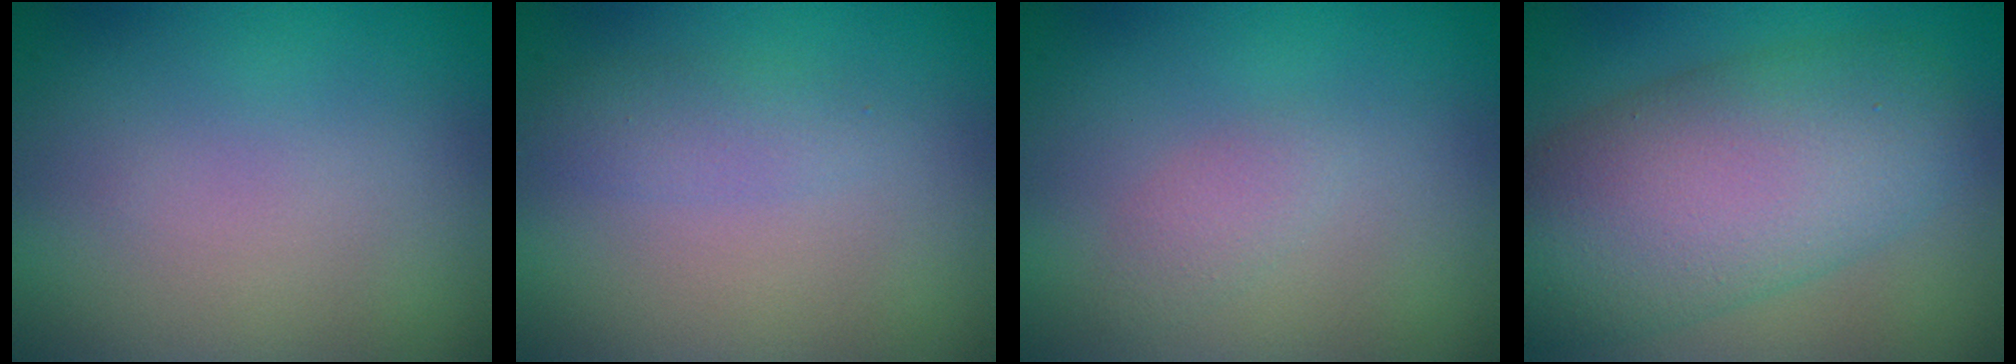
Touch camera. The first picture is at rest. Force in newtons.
{"total": 1.5, "press": 1.5, "slide": 0.1}
{"total": 1.2, "press": 1.2, "slide": 0.0}
{"total": 9.7, "press": 9.7, "slide": 0.4}